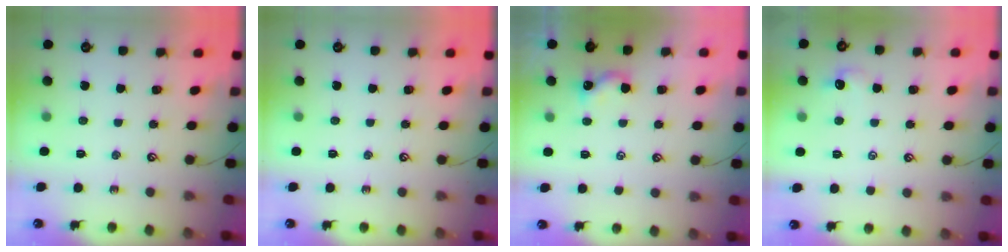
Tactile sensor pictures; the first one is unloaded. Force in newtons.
{"total": 0.0}
{"total": 0.8, "press": 0.7, "slide": 0.3}
{"total": 1.0, "press": 0.8, "slide": 0.6}